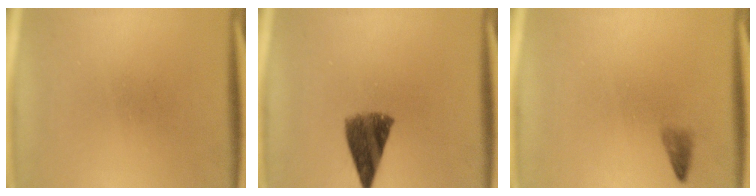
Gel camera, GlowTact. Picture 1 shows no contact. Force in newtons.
{"total": 7.6}
{"total": 1.2}